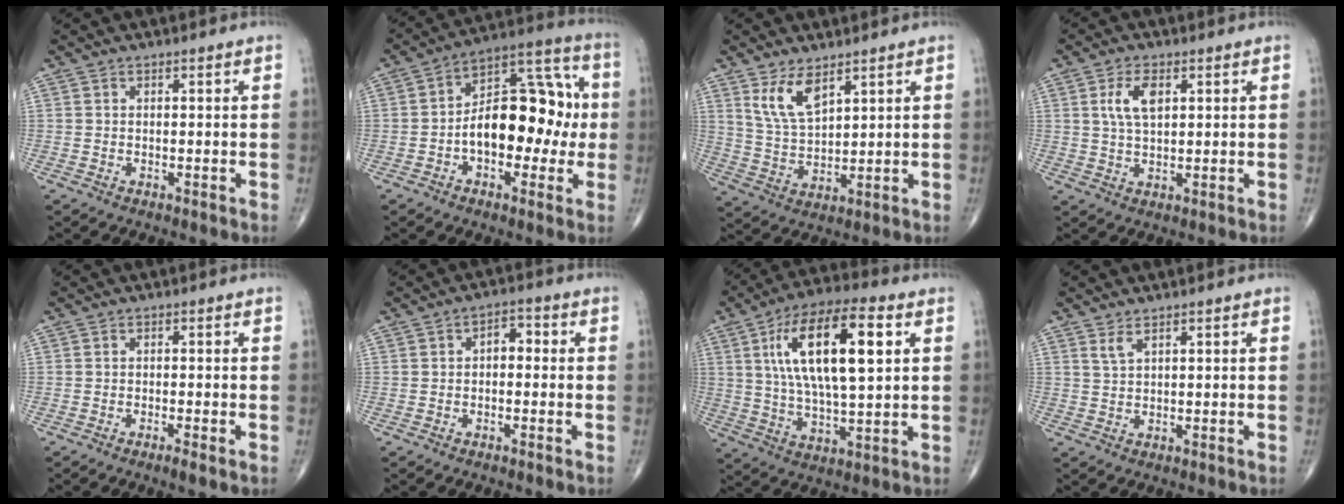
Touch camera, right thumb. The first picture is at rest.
{"total": 17.4, "force": [-1.5, 10.3, 14.0], "torque": [-0.179, 0.051, -0.029]}
{"total": 8.4, "force": [4.4, 4.1, 5.9], "torque": [-0.099, -0.024, 0.094]}
{"total": 5.9, "force": [1.8, 2.9, 4.7], "torque": [-0.092, -0.002, 0.036]}
{"total": 1.8, "force": [-1.0, 0.2, 1.5], "torque": [-0.033, -0.005, -0.022]}
{"total": 3.4, "force": [-0.1, 2.2, 2.6], "torque": [-0.020, 0.014, -0.012]}
{"total": 19.4, "force": [5.5, 7.0, 17.2], "torque": [-0.299, 0.002, 0.091]}
{"total": 1.8, "force": [1.3, 0.5, 1.2], "torque": [-0.027, -0.004, 0.031]}